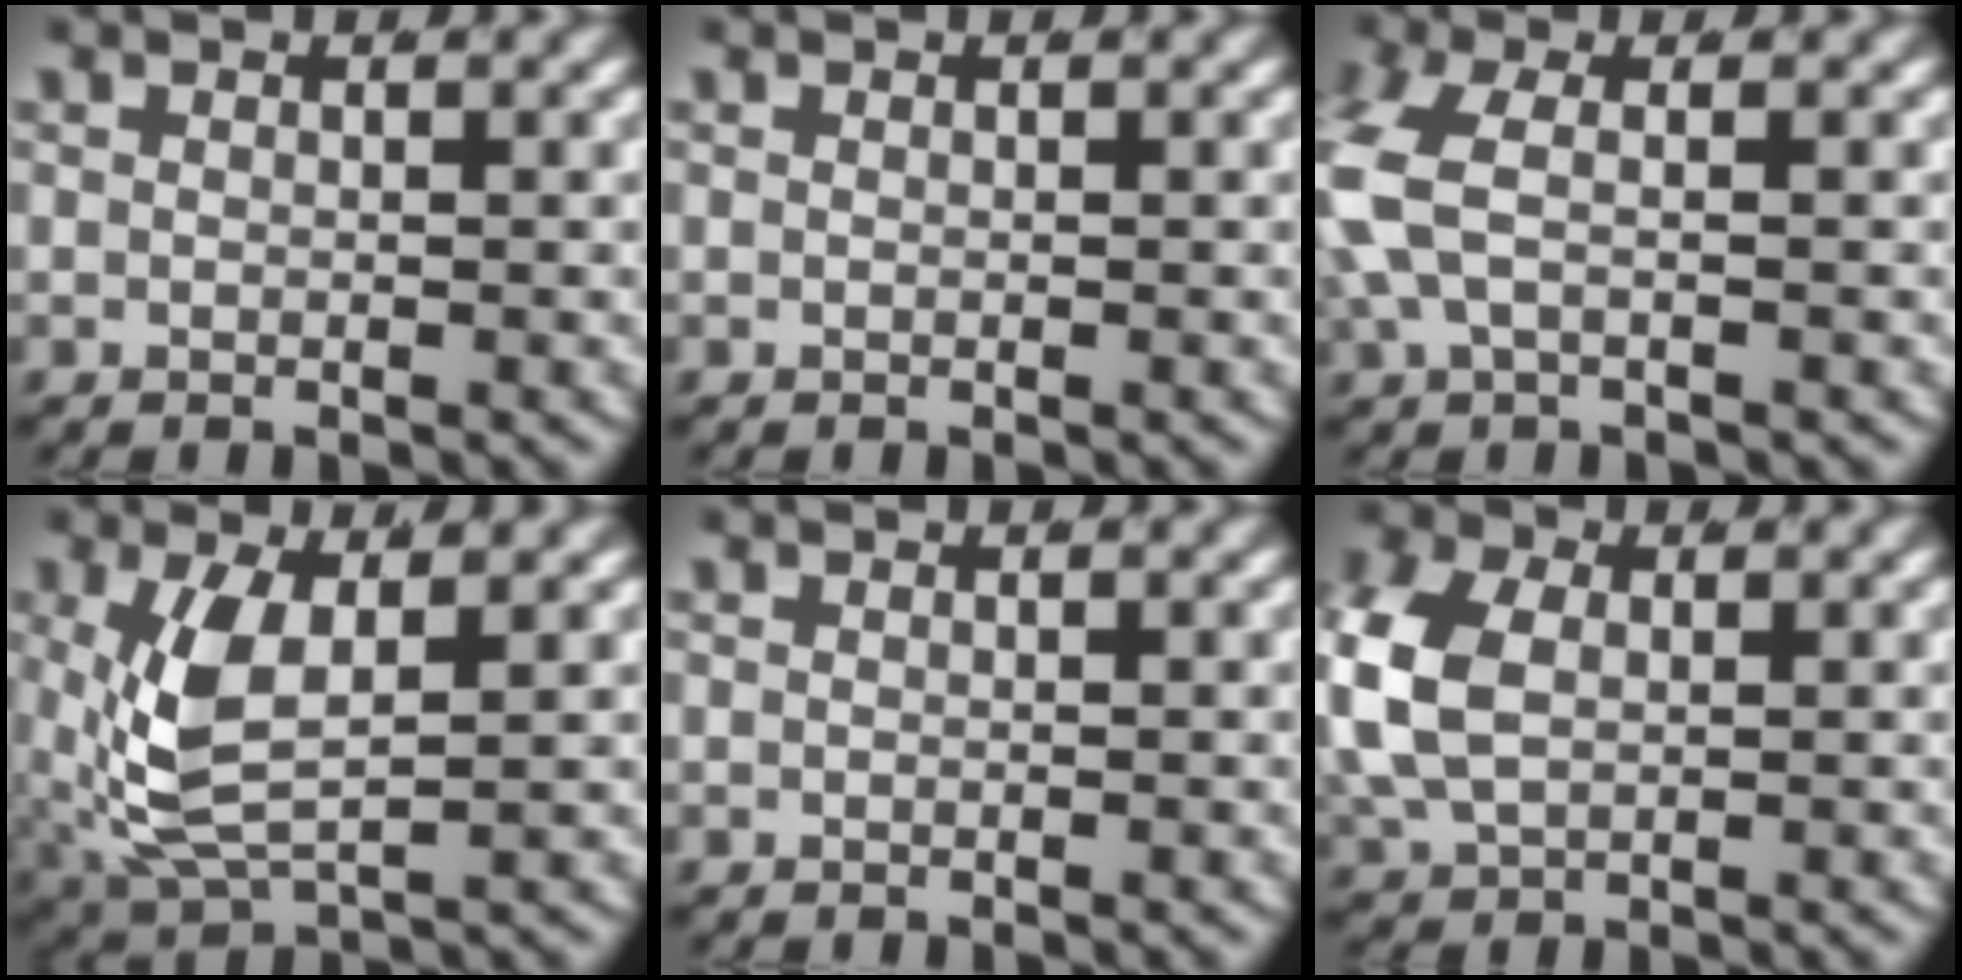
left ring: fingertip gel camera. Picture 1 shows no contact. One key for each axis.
{"total": 0.0}
{"total": 3.7, "fx": -0.1, "fy": 2.2, "fz": 2.9, "tx": -0.094, "ty": -0.013, "tz": 0.007}
{"total": 5.5, "fx": 0.3, "fy": 2.9, "fz": 4.7, "tx": -0.120, "ty": -0.022, "tz": 0.025}
{"total": 0.0}
{"total": 5.5, "fx": 0.6, "fy": 4.3, "fz": 3.4, "tx": -0.108, "ty": -0.017, "tz": 0.024}